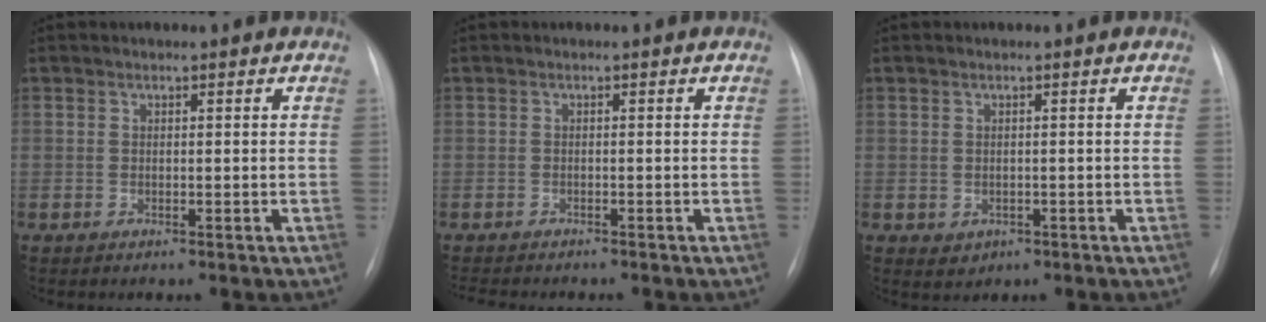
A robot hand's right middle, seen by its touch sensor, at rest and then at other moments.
{"total": 4.7, "force": [-4.2, 0.8, 2.0], "torque": [-0.029, -0.008, -0.058]}
{"total": 1.7, "force": [-0.5, 1.5, 0.6], "torque": [-0.010, -0.002, 0.004]}